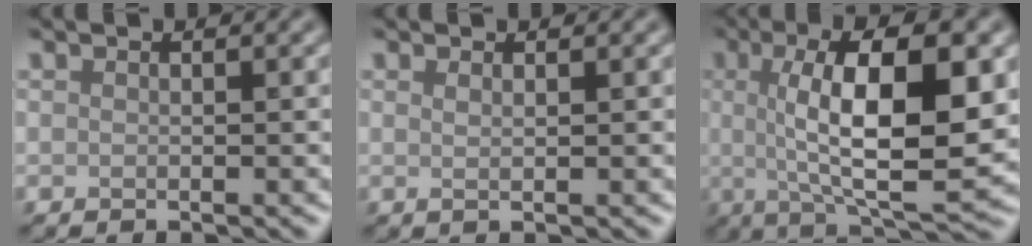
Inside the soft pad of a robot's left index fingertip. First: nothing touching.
{"total": 1.0, "force": [0.5, 0.3, 0.8], "torque": [-0.008, 0.000, 0.003]}
{"total": 11.3, "force": [1.5, 3.4, 10.7], "torque": [-0.153, 0.006, 0.023]}